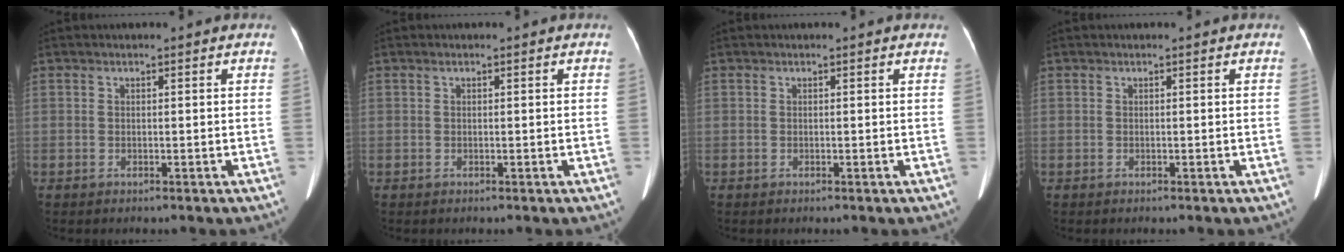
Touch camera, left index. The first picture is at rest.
{"total": 0.0}
{"total": 0.0}
{"total": 0.0}